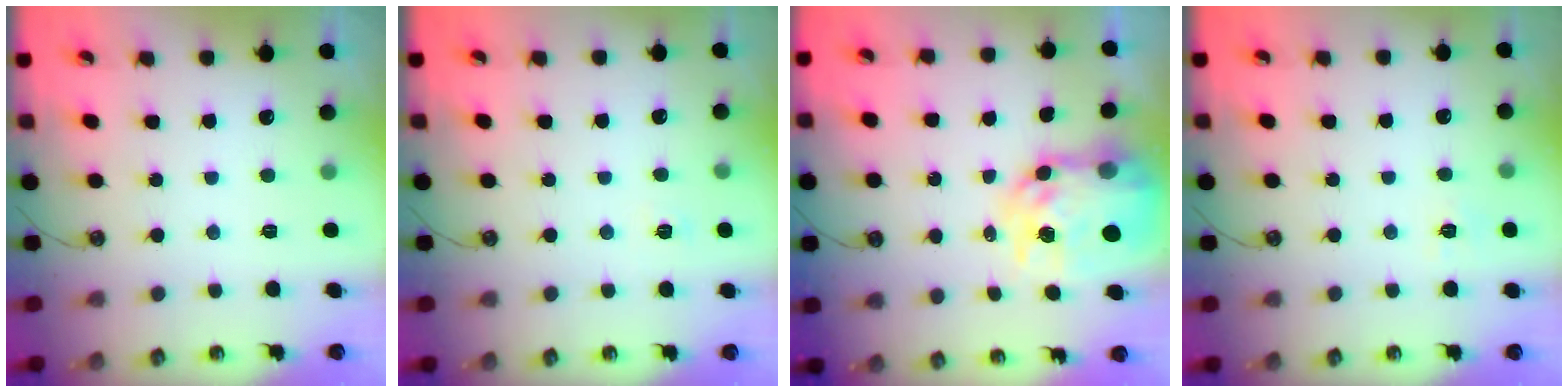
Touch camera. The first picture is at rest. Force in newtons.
{"total": 2.6, "press": 2.6, "slide": 0.2}
{"total": 12.4, "press": 12.4, "slide": 1.1}
{"total": 5.8, "press": 5.7, "slide": 0.8}